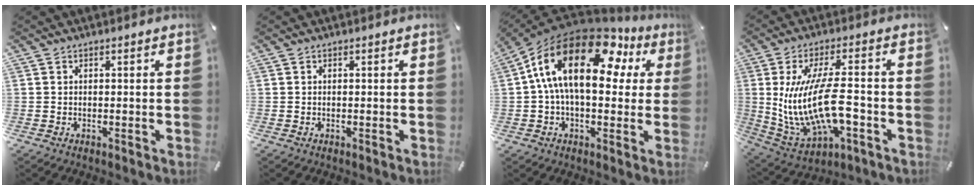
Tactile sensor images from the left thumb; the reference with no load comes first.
{"total": 0.0}
{"total": 21.6, "force": [6.3, 11.5, 17.2], "torque": [-0.325, -0.025, 0.101]}
{"total": 17.2, "force": [-1.2, 6.9, 15.8], "torque": [-0.335, -0.009, -0.020]}